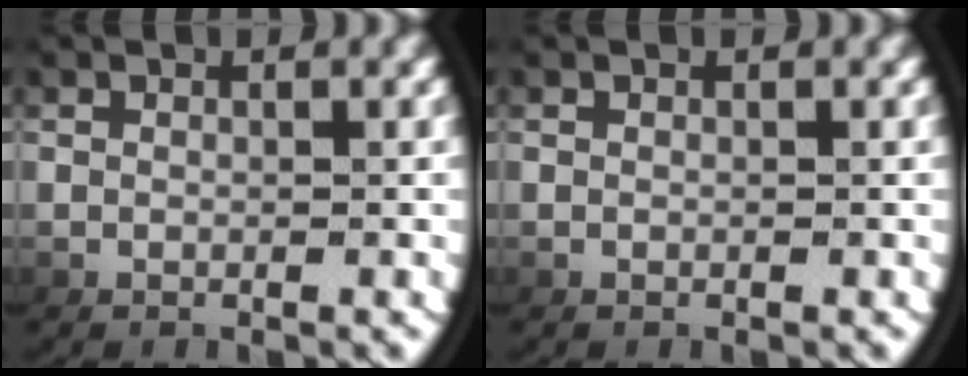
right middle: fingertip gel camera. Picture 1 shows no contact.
{"total": 0.0}